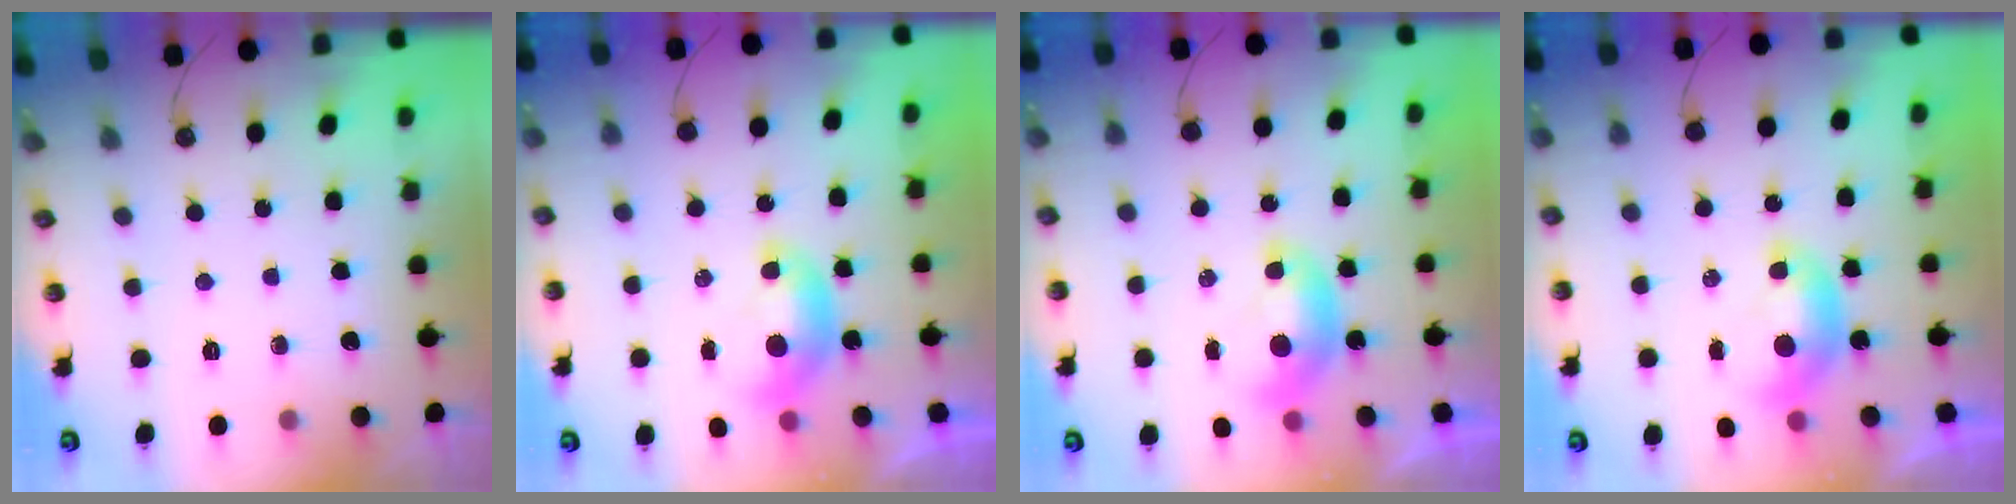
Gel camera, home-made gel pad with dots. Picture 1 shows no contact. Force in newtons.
{"total": 0.0}
{"total": 0.0}
{"total": 0.0}